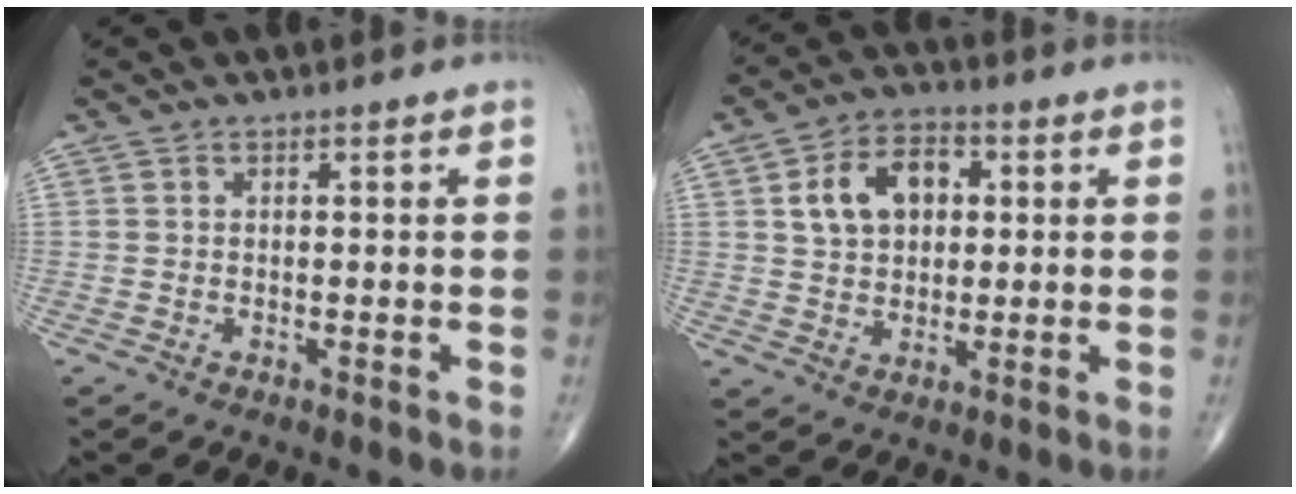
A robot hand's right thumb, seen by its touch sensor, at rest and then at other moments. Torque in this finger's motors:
{"motor_torque": [0.10, 0.11, 0.22, 0.07, 0.08]}